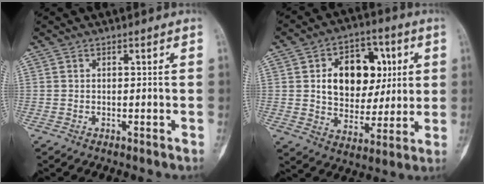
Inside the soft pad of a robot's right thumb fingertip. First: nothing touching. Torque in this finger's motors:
{"motor_torque": [0.66, 3.03, 0.54, -0.33, 0.07]}